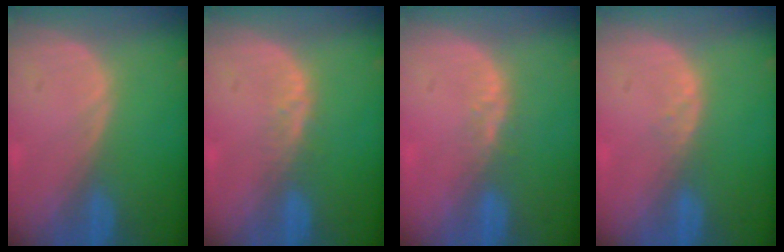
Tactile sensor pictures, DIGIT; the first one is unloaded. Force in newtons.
{"total": 2.1, "press": 2.1, "slide": 0.2}
{"total": 2.8, "press": 2.1, "slide": 1.8}
{"total": 1.0, "press": 1.0, "slide": 0.2}